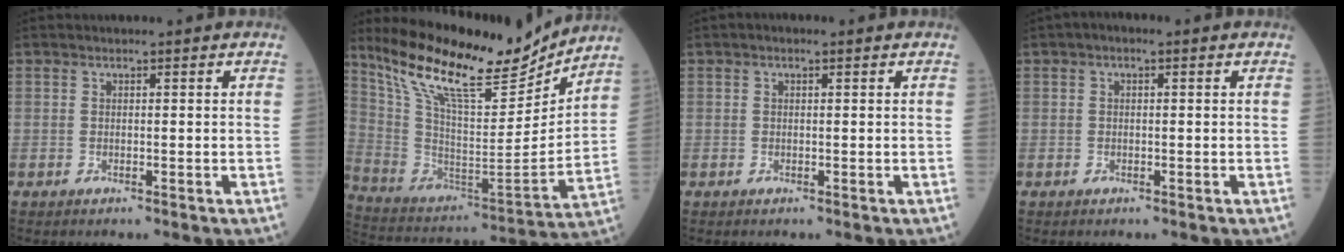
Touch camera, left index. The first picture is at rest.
{"total": 21.5, "force": [17.9, 4.0, 11.2], "torque": [-0.210, -0.021, 0.311]}
{"total": 0.8, "force": [0.2, 0.3, 0.7], "torque": [-0.014, 0.002, 0.001]}
{"total": 1.4, "force": [0.3, 0.6, 1.2], "torque": [-0.018, 0.004, 0.001]}